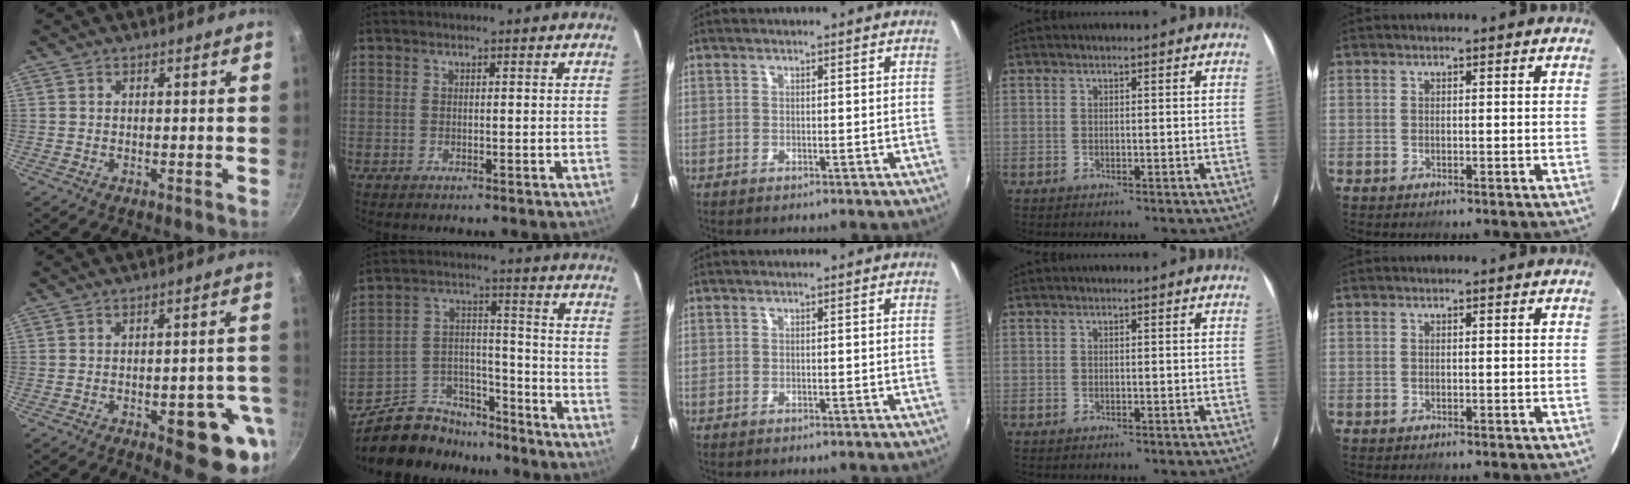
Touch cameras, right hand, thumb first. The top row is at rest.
{"thumb": {"total": 13.4, "force": [-5.4, 5.2, 11.1], "torque": [-0.088, 0.024, -0.065]}, "index": {"total": 14.7, "force": [-12.2, 7.2, 3.7], "torque": [-0.084, 0.051, -0.192]}}